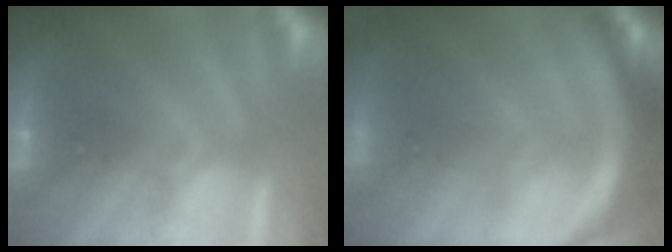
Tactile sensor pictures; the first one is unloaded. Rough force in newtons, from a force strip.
{"total": 11.6}